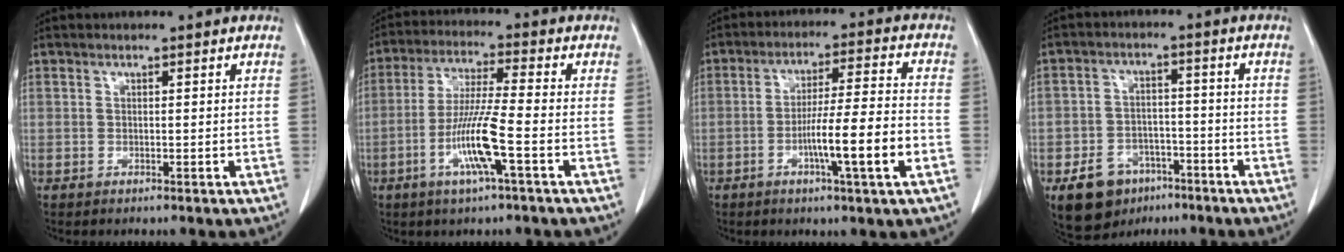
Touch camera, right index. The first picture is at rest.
{"total": 9.7, "force": [-3.5, -0.1, 9.1], "torque": [-0.179, -0.009, -0.071]}
{"total": 11.2, "force": [-3.7, -0.3, 10.6], "torque": [-0.175, -0.001, -0.063]}
{"total": 8.7, "force": [-5.1, 6.3, 3.2], "torque": [-0.054, 0.011, -0.074]}